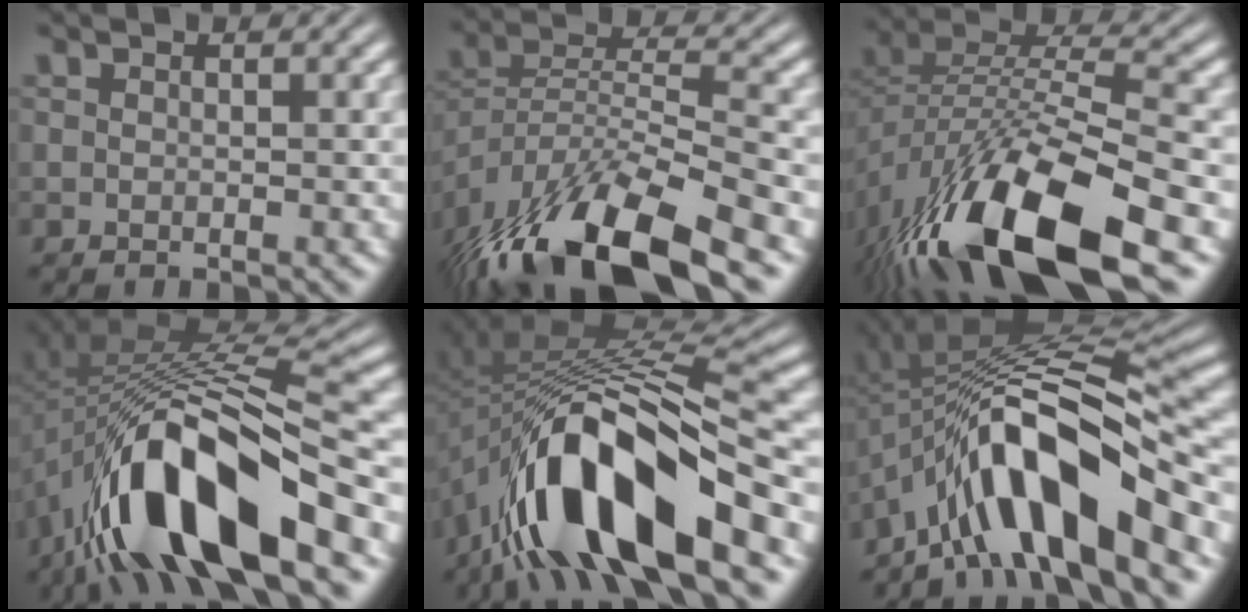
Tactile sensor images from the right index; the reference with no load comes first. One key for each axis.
{"total": 10.8, "fx": -4.1, "fy": 5.7, "fz": 8.2, "tx": -0.172, "ty": -0.045, "tz": -0.047}
{"total": 13.3, "fx": -3.4, "fy": 7.0, "fz": 10.8, "tx": -0.205, "ty": -0.042, "tz": -0.036}
{"total": 13.8, "fx": -3.5, "fy": 6.5, "fz": 11.7, "tx": -0.223, "ty": -0.019, "tz": -0.044}
{"total": 15.2, "fx": -2.9, "fy": 7.4, "fz": 13.0, "tx": -0.239, "ty": -0.013, "tz": -0.040}
{"total": 15.3, "fx": -1.8, "fy": 7.7, "fz": 13.1, "tx": -0.225, "ty": -0.004, "tz": -0.021}